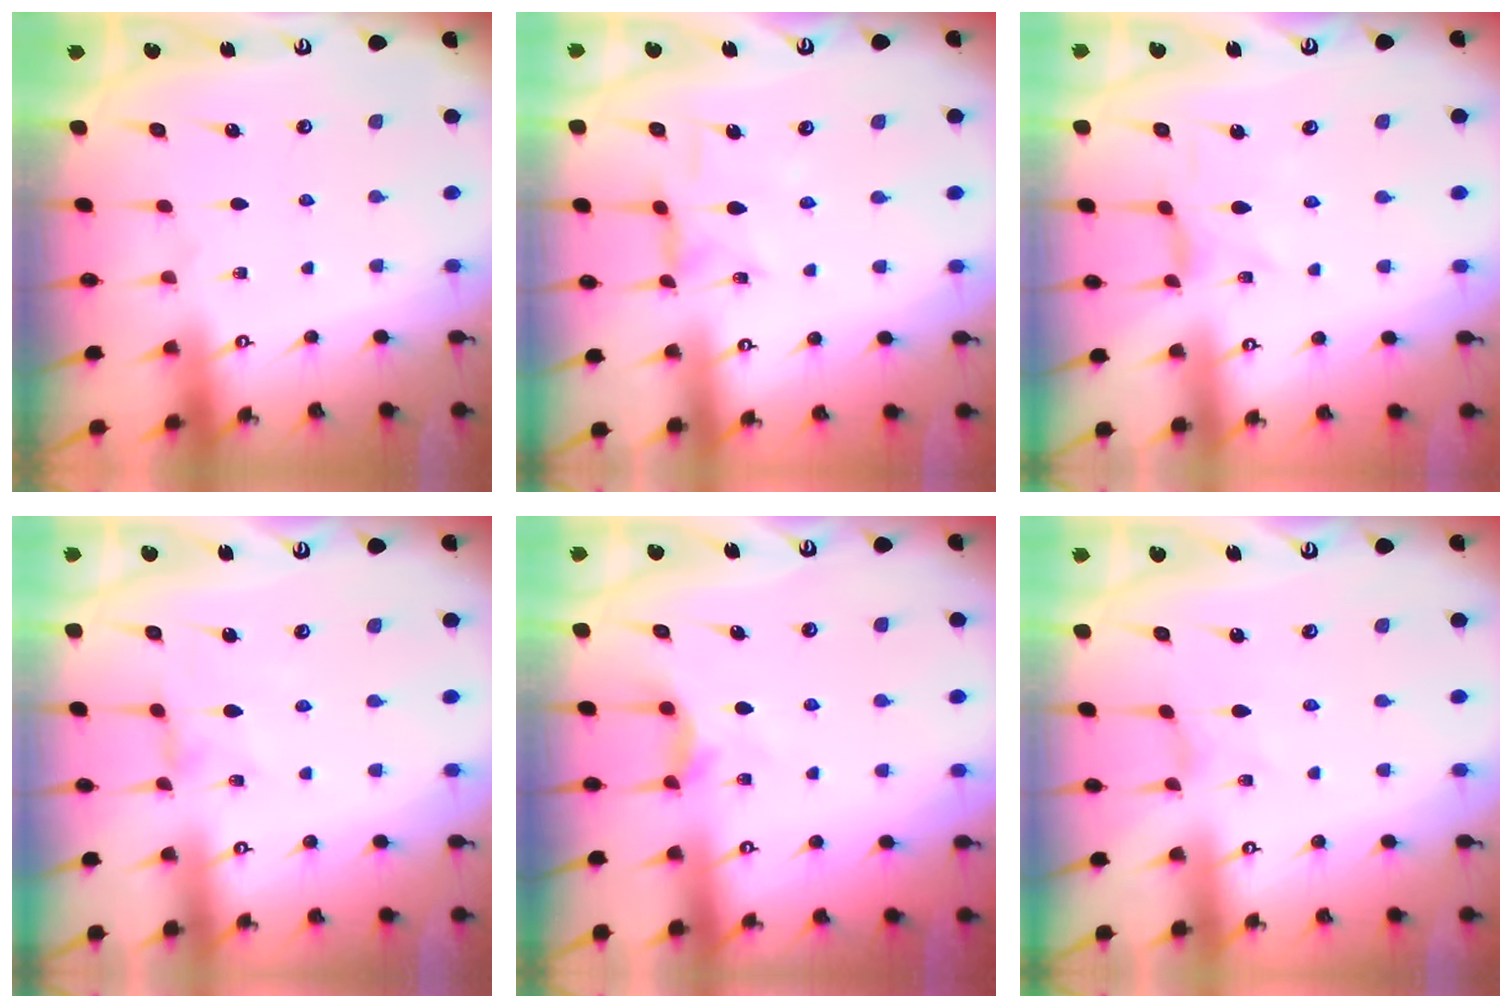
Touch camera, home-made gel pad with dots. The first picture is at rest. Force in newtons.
{"total": 3.5, "press": 3.5, "slide": 0.3}
{"total": 0.7, "press": 0.7, "slide": 0.2}
{"total": 1.5, "press": 1.4, "slide": 0.4}
{"total": 5.2, "press": 5.1, "slide": 0.6}
{"total": 0.0}